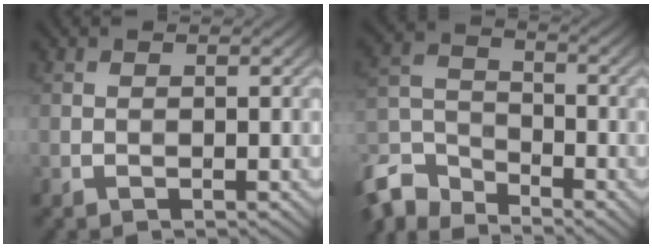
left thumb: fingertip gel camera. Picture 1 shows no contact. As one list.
[{"total": 7.9, "force": [-6.5, 3.3, 3.1], "torque": [-0.074, -0.010, -0.148]}]